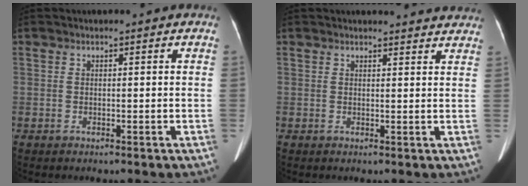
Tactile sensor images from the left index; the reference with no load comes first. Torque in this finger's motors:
{"motor_torque": [0.18, -0.19, 0.00, 0.01]}